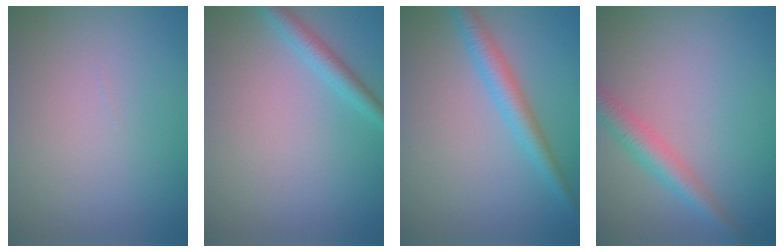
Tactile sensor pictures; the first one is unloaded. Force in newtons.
{"total": 2.1, "press": 2.1, "slide": 0.1}
{"total": 2.9, "press": 2.9, "slide": 0.2}
{"total": 3.0, "press": 3.0, "slide": 0.2}